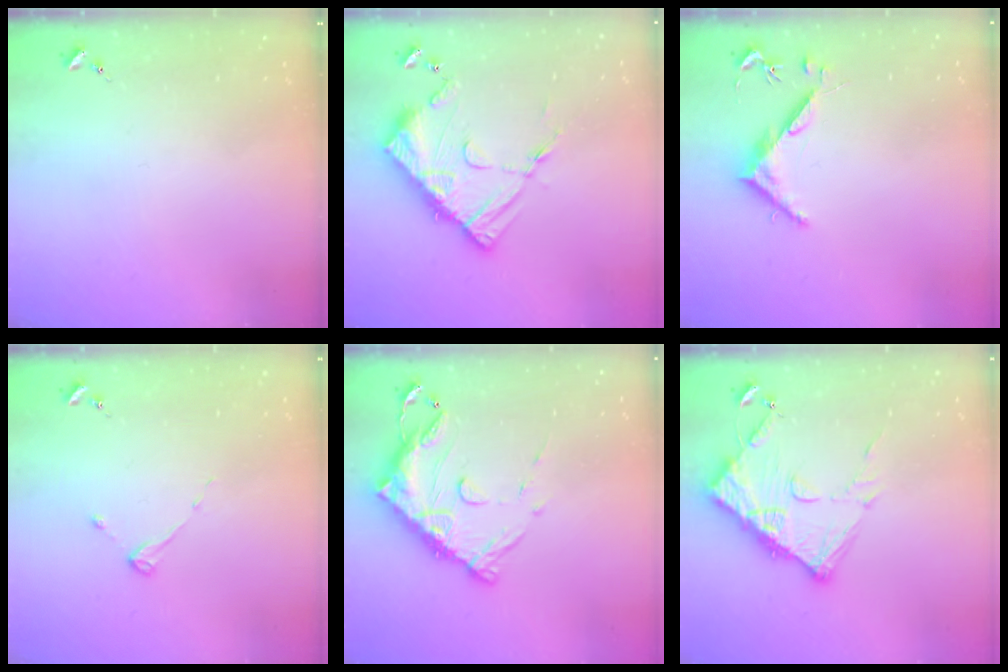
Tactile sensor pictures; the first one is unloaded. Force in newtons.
{"total": 16.0, "press": 15.9, "slide": 1.5}
{"total": 5.1, "press": 5.1, "slide": 0.3}
{"total": 2.9, "press": 2.8, "slide": 0.3}
{"total": 15.0, "press": 14.9, "slide": 1.7}
{"total": 13.1, "press": 13.1, "slide": 1.4}